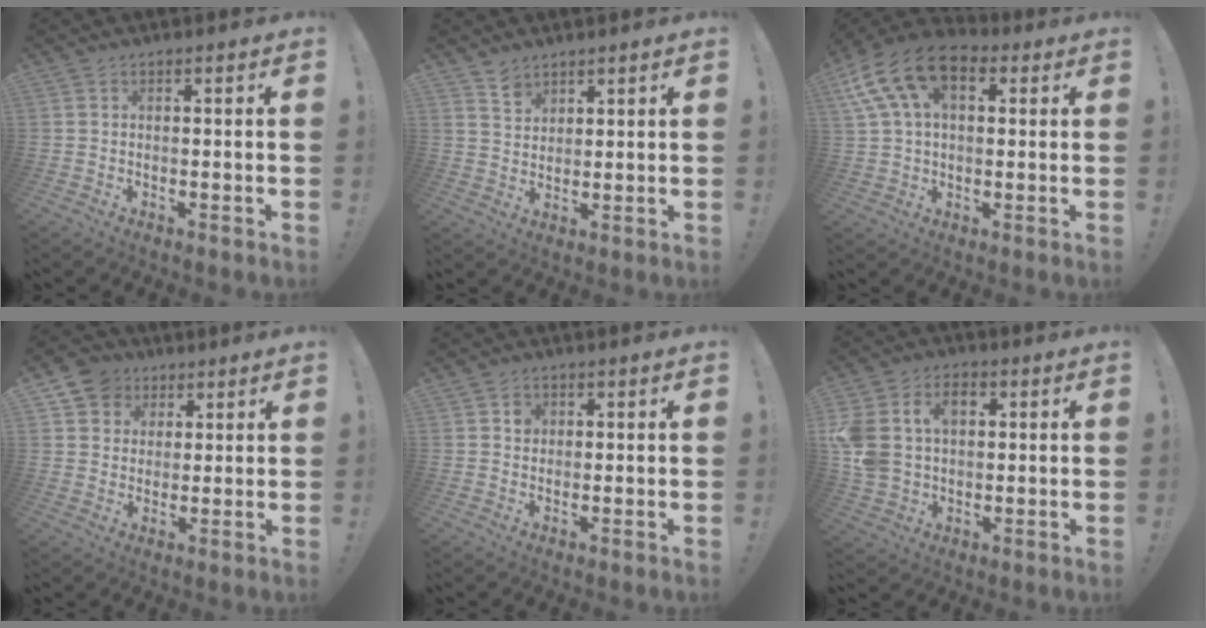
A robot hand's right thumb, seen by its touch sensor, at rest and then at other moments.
{"total": 4.9, "force": [4.0, 2.7, 0.8], "torque": [-0.008, -0.031, 0.076]}
{"total": 16.3, "force": [6.7, 9.9, 11.0], "torque": [-0.207, -0.017, 0.121]}
{"total": 8.5, "force": [3.9, 7.3, 1.8], "torque": [-0.023, -0.021, 0.077]}
{"total": 2.2, "force": [0.6, 2.0, 0.7], "torque": [0.006, -0.004, 0.006]}
{"total": 13.2, "force": [3.5, 10.1, 7.7], "torque": [-0.152, -0.006, 0.065]}